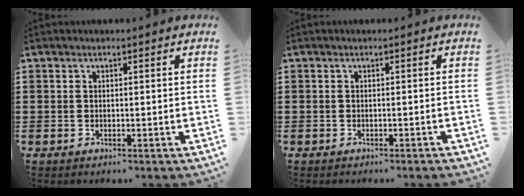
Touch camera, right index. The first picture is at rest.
{"total": 0.5, "force": [-0.5, -0.1, 0.2], "torque": [-0.004, -0.002, -0.010]}